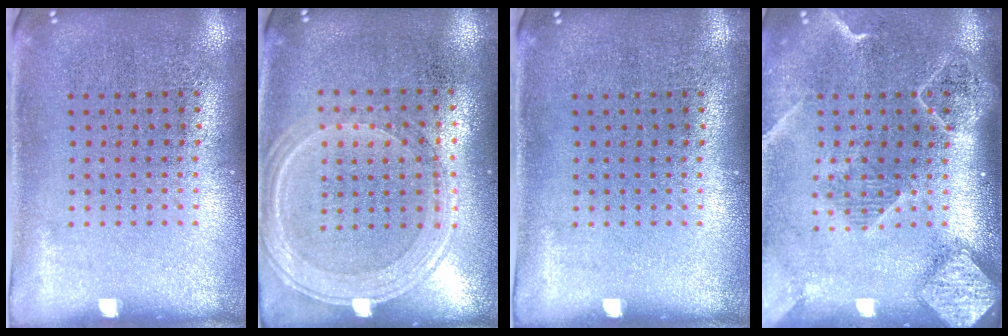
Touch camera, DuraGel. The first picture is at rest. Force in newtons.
{"total": 1.2, "press": 1.1, "slide": 0.3}
{"total": 0.0}
{"total": 2.5, "press": 2.0, "slide": 1.4}